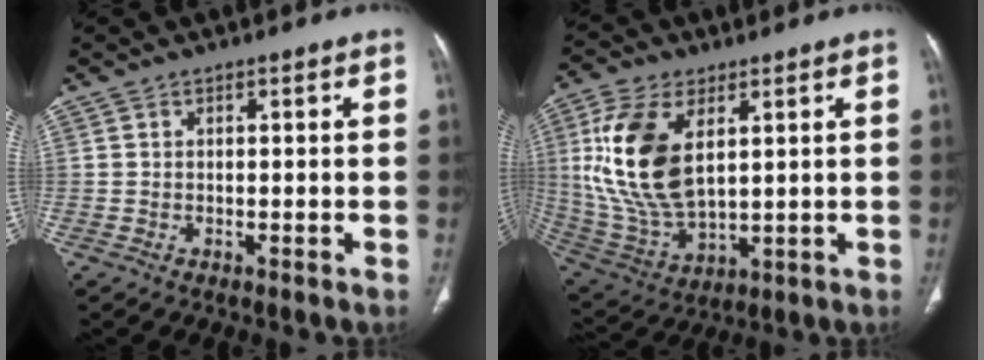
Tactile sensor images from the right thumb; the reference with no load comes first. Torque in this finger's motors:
{"motor_torque": [1.97, 2.07, 1.15, -1.62, 0.41]}